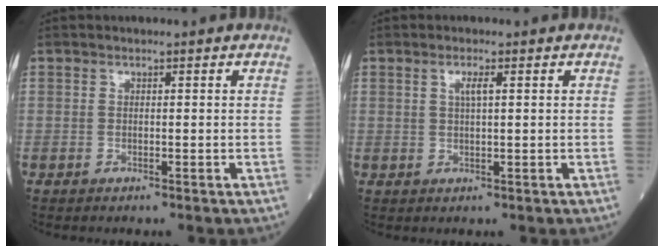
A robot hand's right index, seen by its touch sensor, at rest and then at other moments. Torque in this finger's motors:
{"motor_torque": [0.04, -0.02, -0.01, -0.01]}